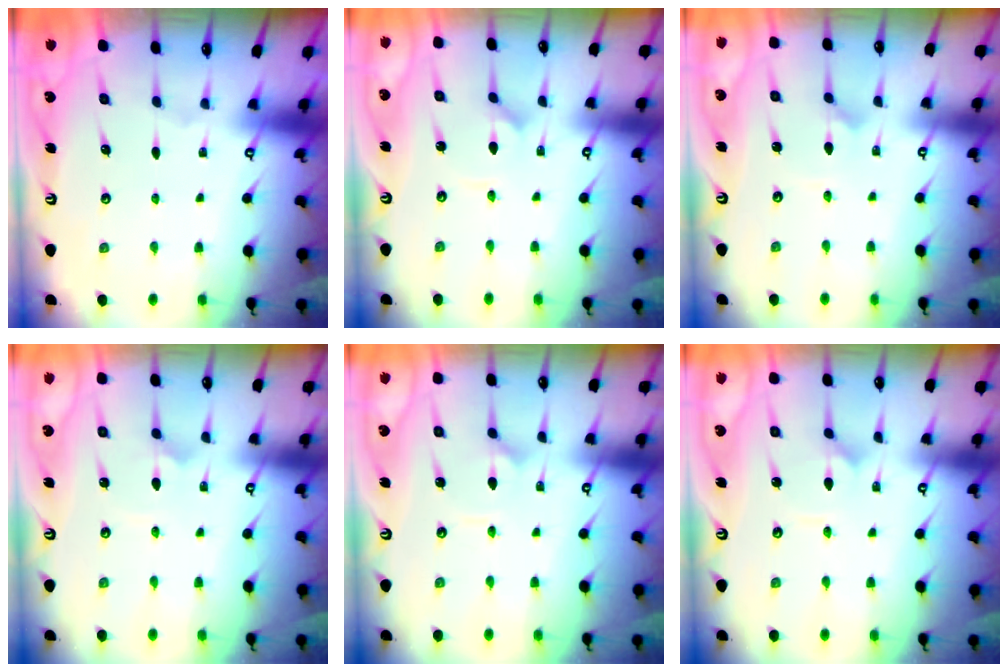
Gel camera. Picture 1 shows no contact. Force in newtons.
{"total": 1.0, "press": 1.0, "slide": 0.2}
{"total": 2.2, "press": 2.2, "slide": 0.2}
{"total": 1.5, "press": 1.5, "slide": 0.0}
{"total": 1.4, "press": 1.3, "slide": 0.6}
{"total": 1.5, "press": 1.5, "slide": 0.0}